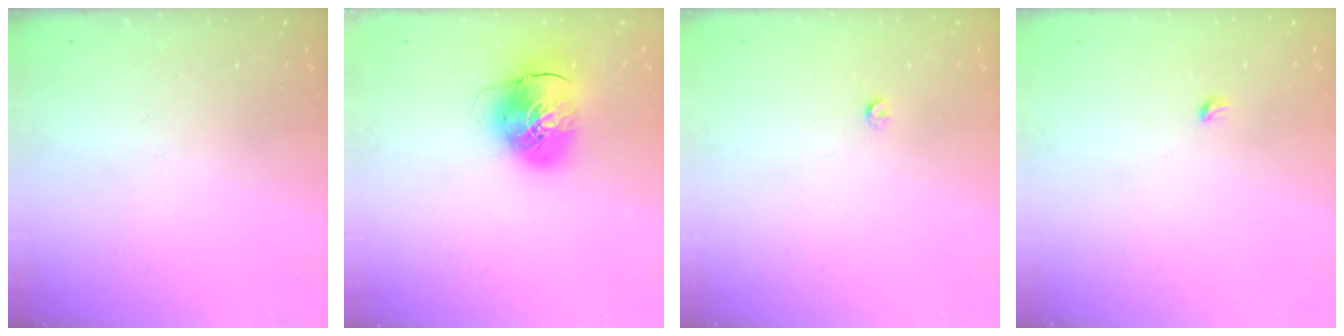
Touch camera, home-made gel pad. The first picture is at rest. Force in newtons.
{"total": 10.5, "press": 10.4, "slide": 1.8}
{"total": 2.8, "press": 2.8, "slide": 0.5}
{"total": 2.7, "press": 2.6, "slide": 0.6}